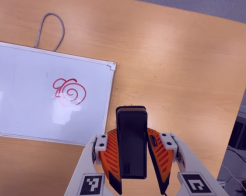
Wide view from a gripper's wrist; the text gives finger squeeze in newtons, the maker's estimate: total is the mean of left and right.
{"total": 6.9, "left": 5.3, "right": 8.6}